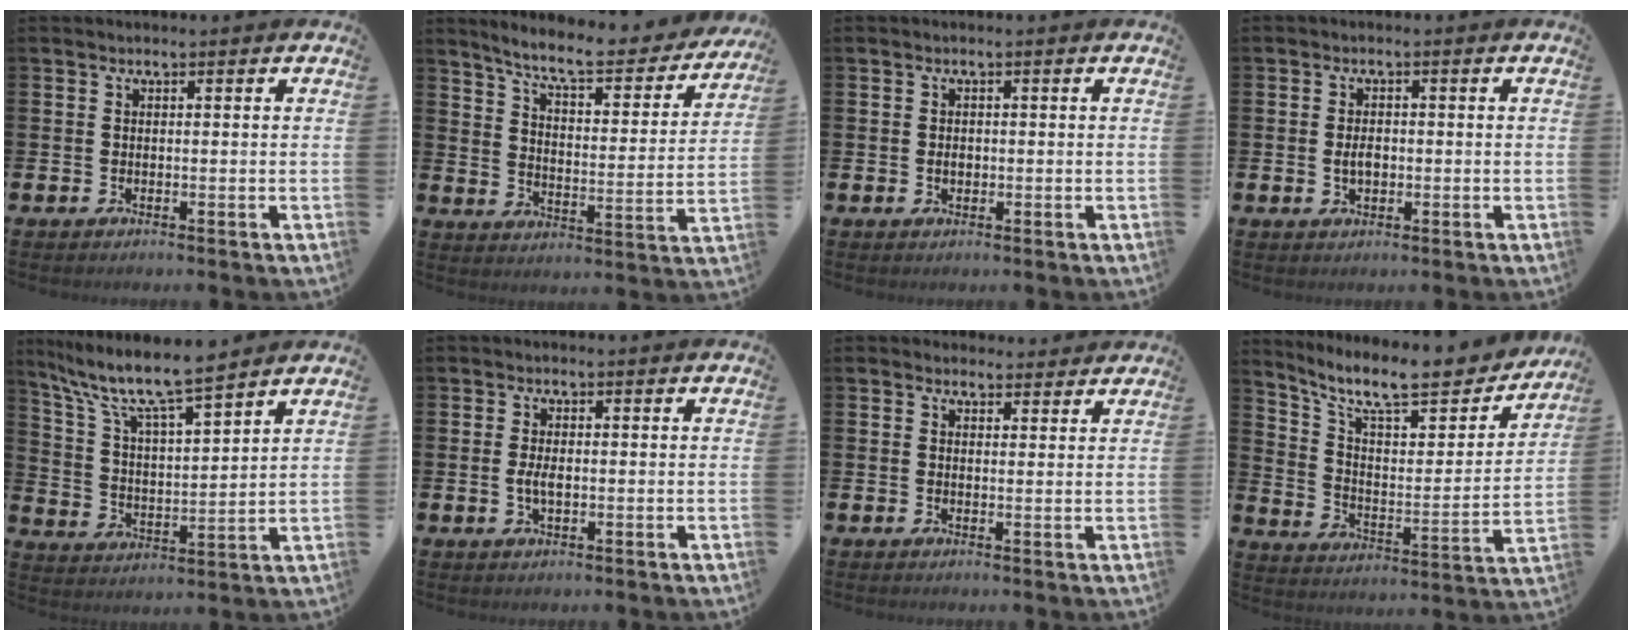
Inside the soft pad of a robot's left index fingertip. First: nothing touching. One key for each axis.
{"total": 8.1, "fx": 7.4, "fy": 1.2, "fz": 3.2, "tx": -0.079, "ty": -0.057, "tz": 0.120}
{"total": 1.2, "fx": -0.1, "fy": 0.9, "fz": 0.8, "tx": -0.011, "ty": 0.006, "tz": -0.005}
{"total": 2.3, "fx": -0.1, "fy": 1.4, "fz": 1.8, "tx": -0.023, "ty": 0.001, "tz": -0.007}
{"total": 9.1, "fx": 8.1, "fy": 0.9, "fz": 4.0, "tx": -0.116, "ty": -0.048, "tz": 0.138}
{"total": 2.1, "fx": -0.2, "fy": 1.0, "fz": 1.9, "tx": -0.025, "ty": -0.003, "tz": -0.006}
{"total": 2.1, "fx": 2.0, "fy": 0.7, "fz": -0.1, "tx": 0.007, "ty": -0.006, "tz": 0.034}
{"total": 11.1, "fx": 9.6, "fy": 2.9, "fz": 4.9, "tx": -0.122, "ty": -0.068, "tz": 0.162}